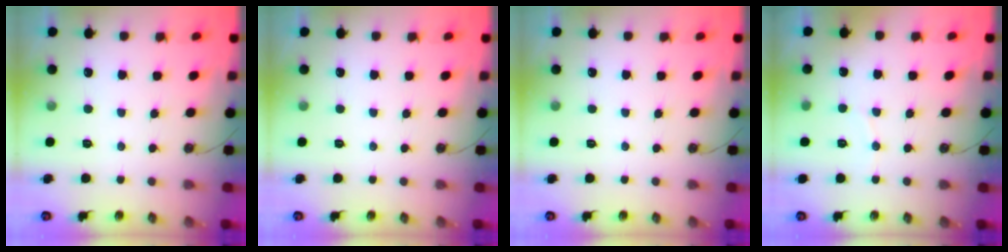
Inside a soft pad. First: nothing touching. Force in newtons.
{"total": 0.0}
{"total": 0.0}
{"total": 2.8, "press": 2.8, "slide": 0.3}